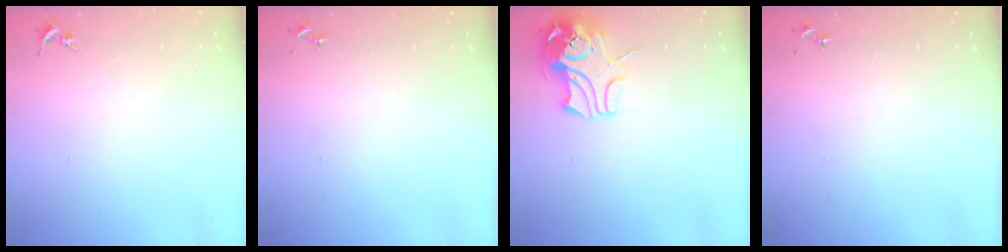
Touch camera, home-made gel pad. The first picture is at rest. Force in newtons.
{"total": 0.0}
{"total": 10.8, "press": 10.6, "slide": 1.6}
{"total": 0.0}